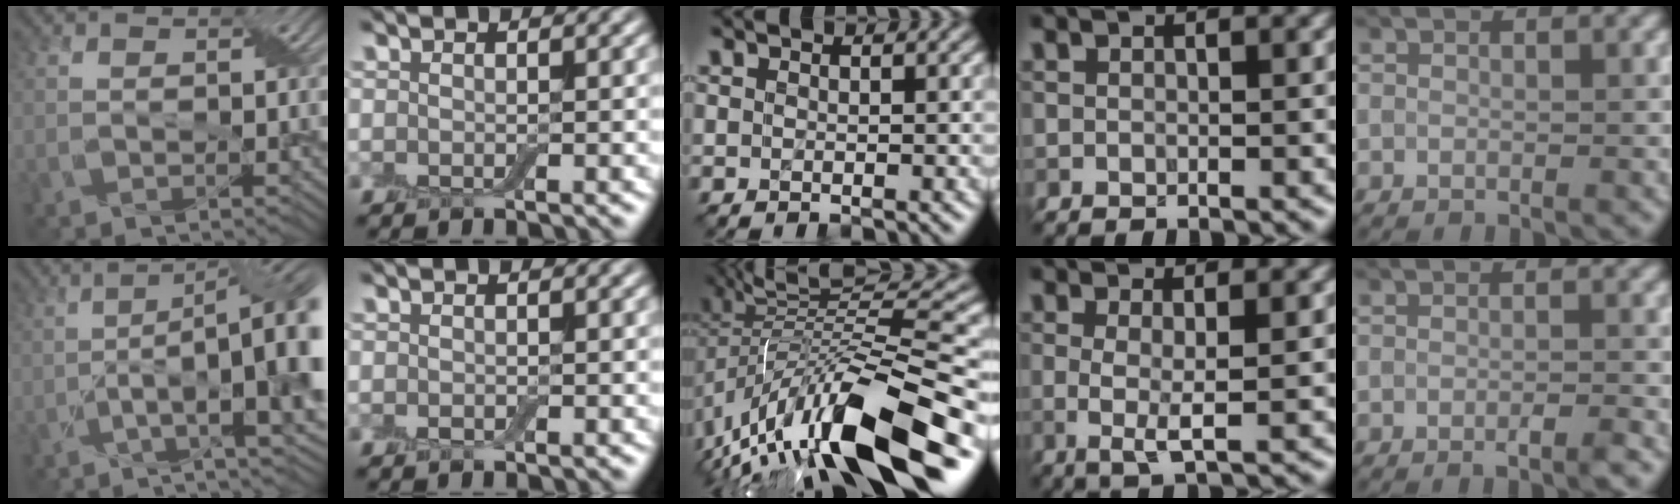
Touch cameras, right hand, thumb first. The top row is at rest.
{"thumb": {"total": 15.2, "force": [-2.0, 4.7, 14.4], "torque": [-0.217, -0.011, -0.025]}, "index": {"total": 0.5, "force": [-0.1, 0.4, 0.3], "torque": [-0.005, 0.000, -0.001]}, "middle": {"total": 14.6, "force": [-4.6, 4.2, 13.2], "torque": [-0.238, 0.017, -0.076]}, "ring": {"total": 2.5, "force": [0.0, 0.4, 2.5], "torque": [-0.052, -0.006, 0.000]}, "little": {"total": 1.7, "force": [-1.6, -0.1, 0.8], "torque": [-0.012, -0.004, -0.026]}}